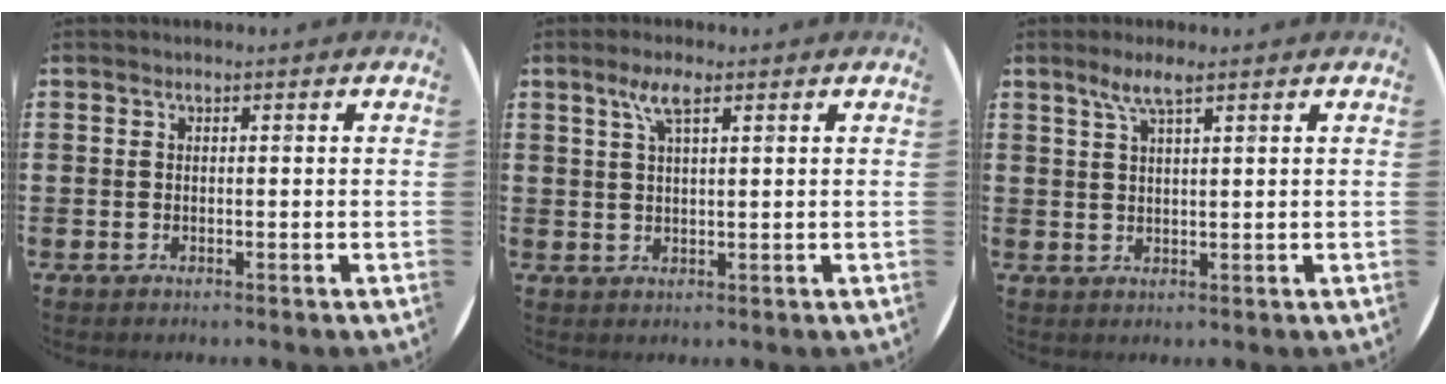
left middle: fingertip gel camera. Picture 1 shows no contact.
{"total": 3.6, "force": [2.1, 0.7, 2.9], "torque": [-0.062, 0.008, 0.035]}
{"total": 3.6, "force": [2.4, 0.5, 2.6], "torque": [-0.057, 0.005, 0.042]}